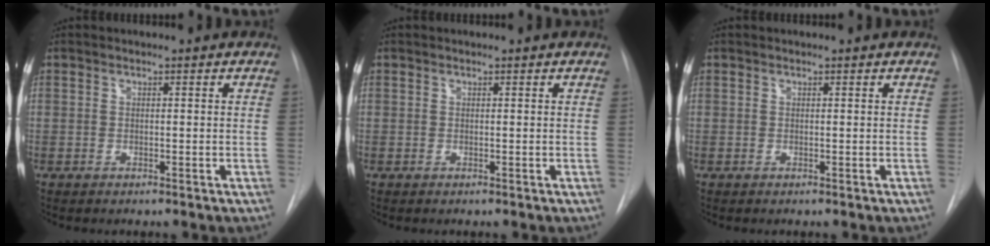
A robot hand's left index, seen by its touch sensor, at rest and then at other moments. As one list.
[{"total": 0.0}, {"total": 0.0}]